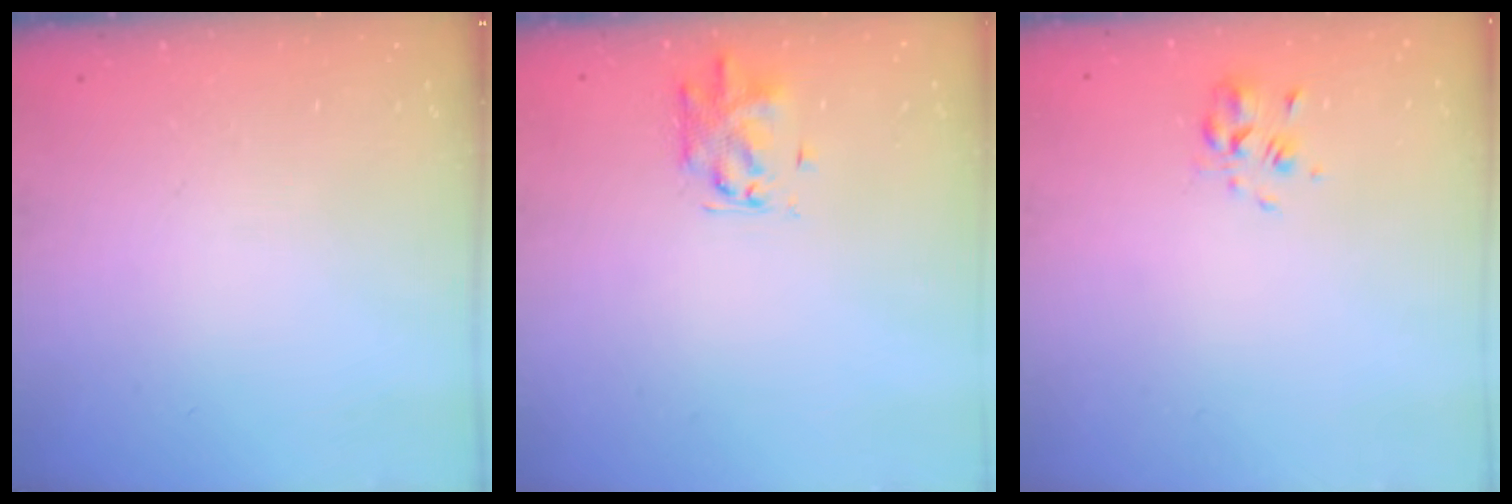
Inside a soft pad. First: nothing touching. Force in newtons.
{"total": 1.4, "press": 1.1, "slide": 0.8}
{"total": 2.3, "press": 2.1, "slide": 1.0}